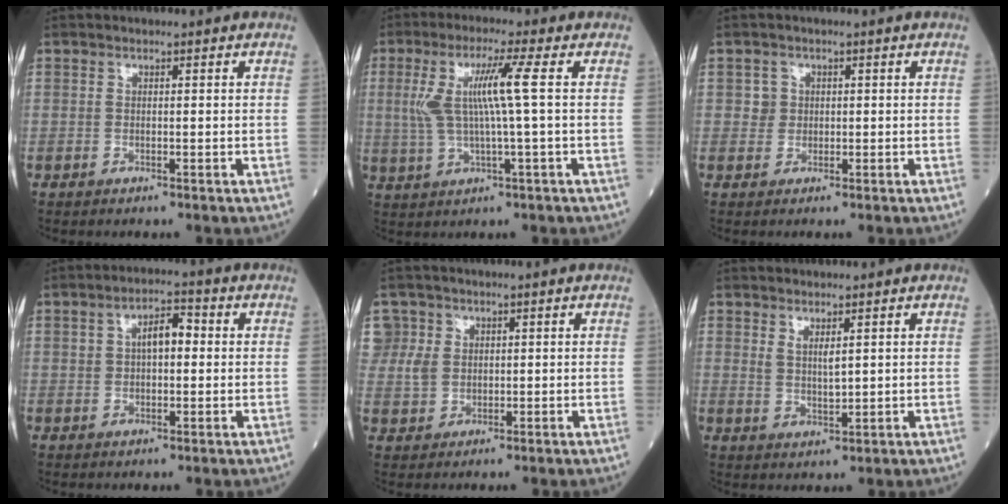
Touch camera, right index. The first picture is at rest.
{"total": 7.8, "force": [1.2, -0.6, 7.6], "torque": [-0.167, 0.008, 0.029]}
{"total": 1.5, "force": [0.1, 1.5, -0.1], "torque": [0.011, 0.004, -0.003]}
{"total": 5.1, "force": [0.9, 2.4, 4.4], "torque": [-0.074, 0.019, 0.014]}
{"total": 4.7, "force": [1.6, 4.4, 0.2], "torque": [0.004, 0.015, 0.036]}
{"total": 2.6, "force": [1.4, 0.6, 2.1], "torque": [-0.042, -0.010, 0.032]}